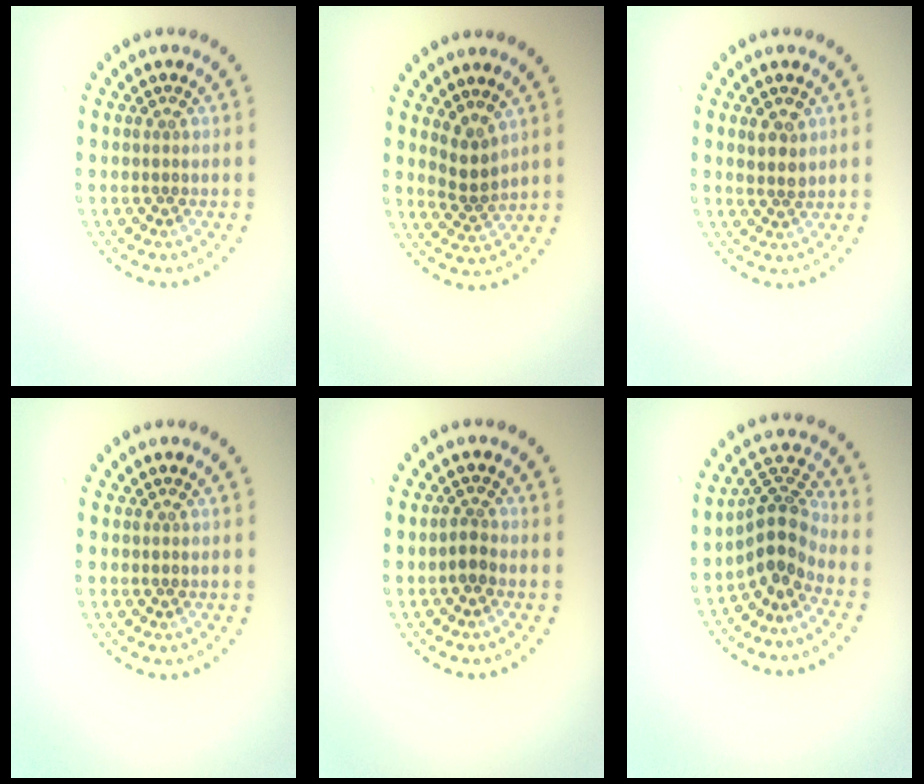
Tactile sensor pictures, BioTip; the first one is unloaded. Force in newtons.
{"total": 2.2, "press": 1.5, "slide": 1.6}
{"total": 1.9, "press": 1.7, "slide": 0.7}
{"total": 0.0}
{"total": 1.3, "press": 0.9, "slide": 0.9}
{"total": 4.0, "press": 2.9, "slide": 2.7}